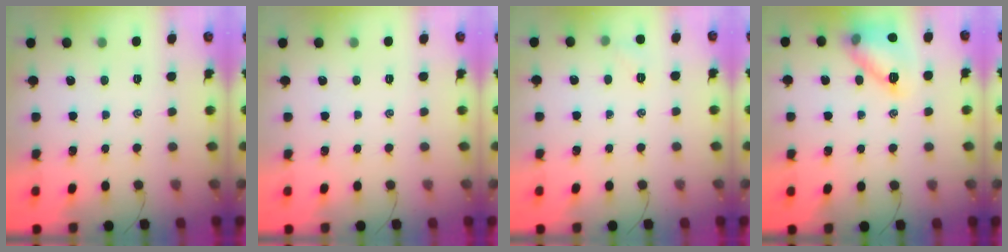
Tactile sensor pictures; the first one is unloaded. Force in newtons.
{"total": 0.0}
{"total": 4.3, "press": 4.1, "slide": 1.2}
{"total": 12.2, "press": 12.2, "slide": 0.1}